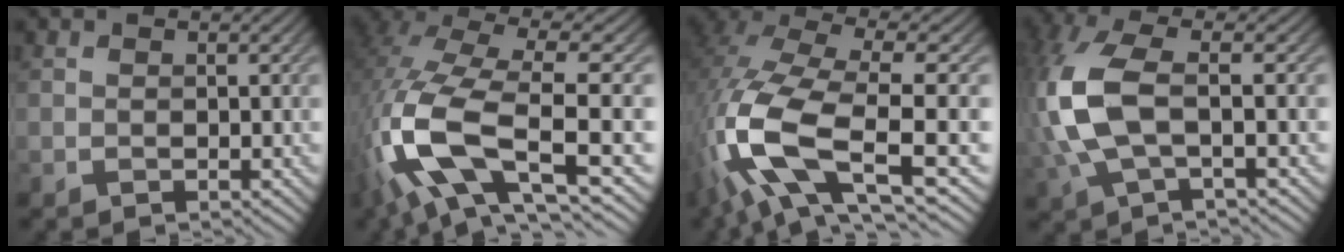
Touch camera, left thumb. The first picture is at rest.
{"total": 16.4, "force": [-3.5, 7.1, 14.4], "torque": [-0.349, -0.026, -0.046]}
{"total": 15.8, "force": [-3.5, 6.8, 13.8], "torque": [-0.334, -0.029, -0.051]}
{"total": 9.8, "force": [0.0, 3.8, 9.0], "torque": [-0.228, 0.004, -0.004]}